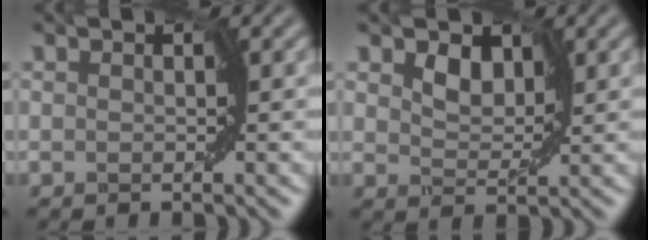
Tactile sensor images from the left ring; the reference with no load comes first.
{"total": 2.7, "force": [1.6, 1.7, 1.4], "torque": [-0.030, 0.001, 0.022]}